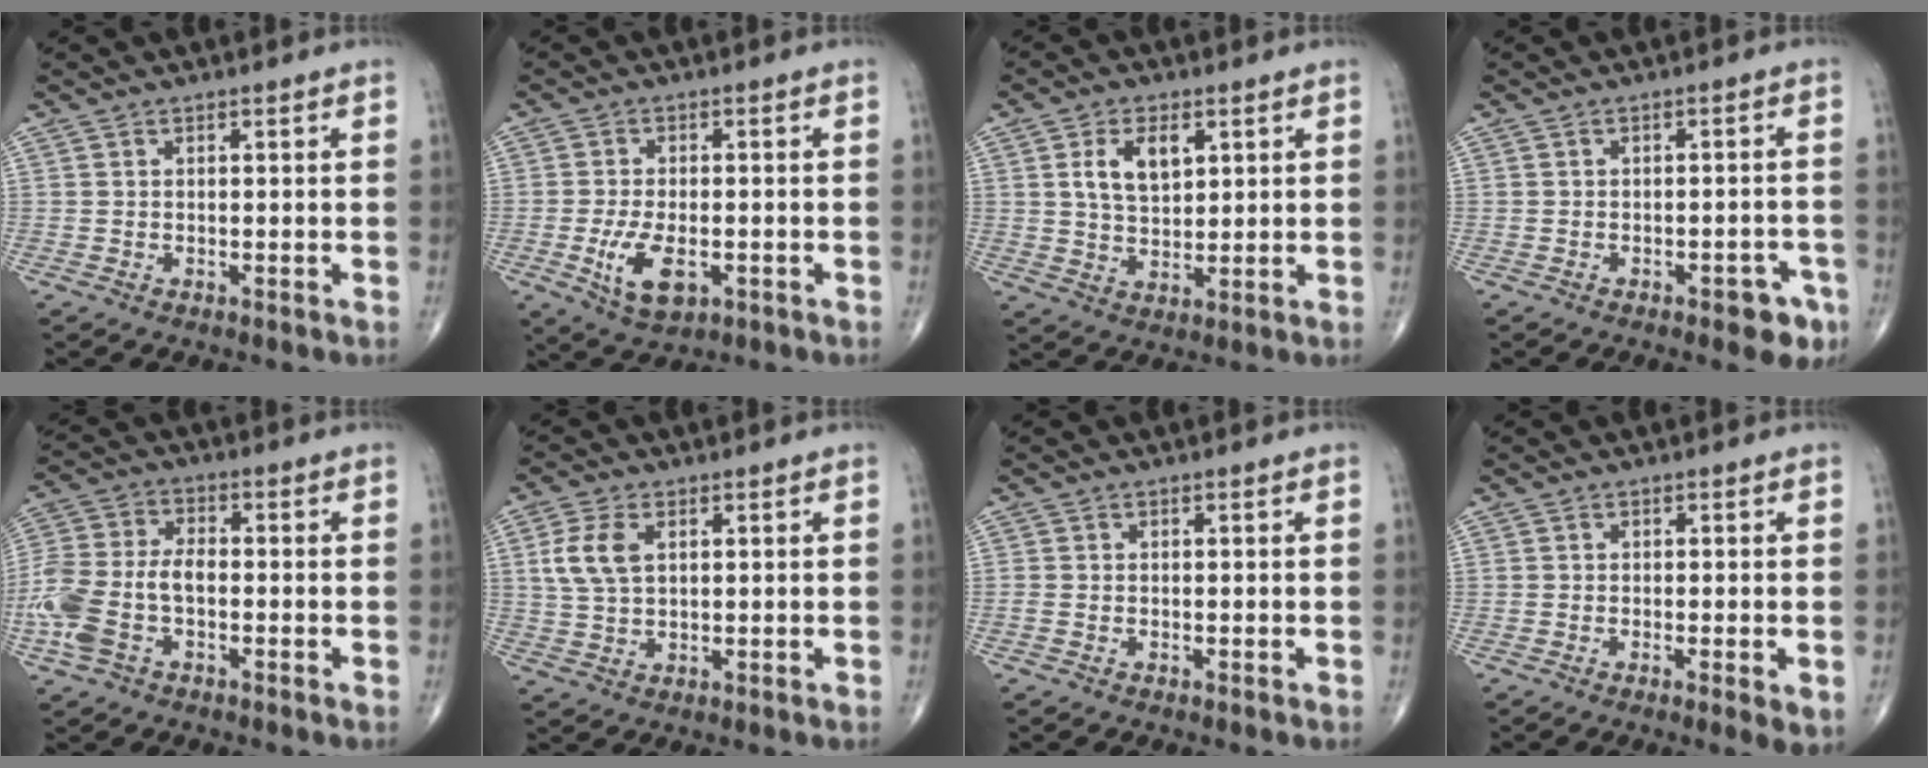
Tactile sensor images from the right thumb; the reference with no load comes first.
{"total": 7.7, "force": [-2.3, 3.9, 6.2], "torque": [-0.113, -0.004, -0.031]}
{"total": 7.5, "force": [2.6, 4.3, 5.5], "torque": [-0.087, -0.011, 0.051]}
{"total": 5.2, "force": [-2.8, 2.3, 3.7], "torque": [-0.026, 0.019, -0.030]}
{"total": 12.7, "force": [-3.4, 7.2, 9.9], "torque": [-0.234, 0.025, -0.069]}
{"total": 6.6, "force": [1.8, 3.9, 5.1], "torque": [-0.110, 0.001, 0.038]}
{"total": 0.7, "force": [-0.2, 0.4, 0.5], "torque": [-0.014, -0.001, -0.005]}
{"total": 3.2, "force": [-0.8, 0.7, 3.1], "torque": [-0.052, -0.011, -0.014]}